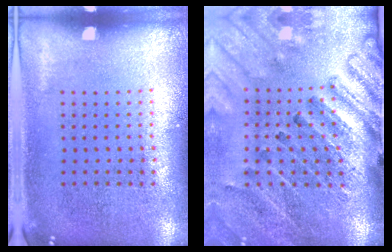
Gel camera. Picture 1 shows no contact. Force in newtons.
{"total": 3.0, "press": 2.9, "slide": 0.8}